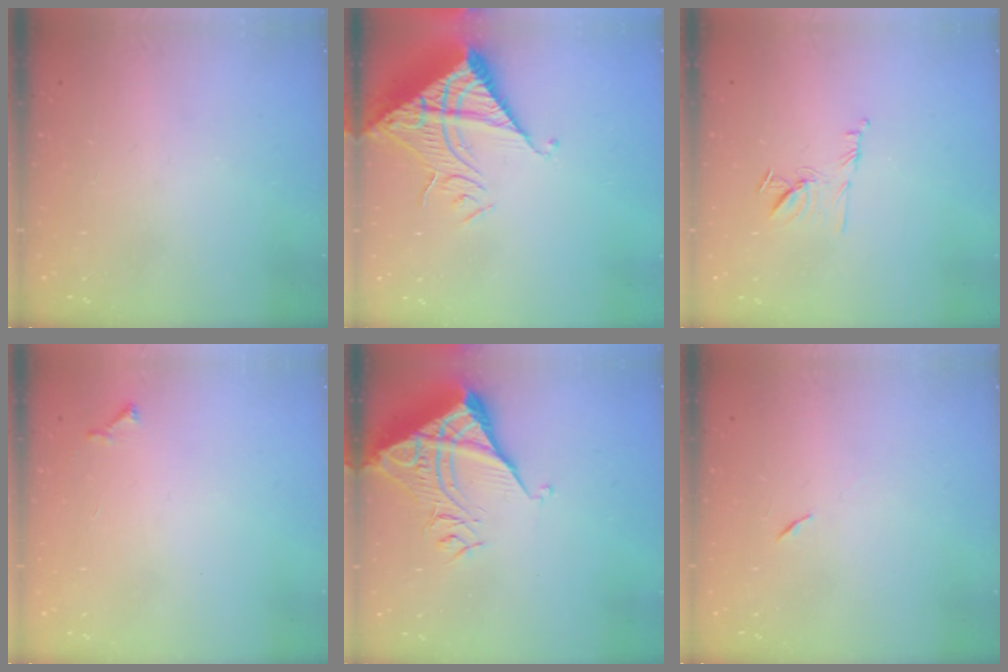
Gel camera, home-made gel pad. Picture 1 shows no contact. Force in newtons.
{"total": 16.2, "press": 16.1, "slide": 2.1}
{"total": 8.2, "press": 8.1, "slide": 1.2}
{"total": 3.7, "press": 3.6, "slide": 0.5}
{"total": 10.6, "press": 10.6, "slide": 1.1}
{"total": 5.3, "press": 4.8, "slide": 2.2}